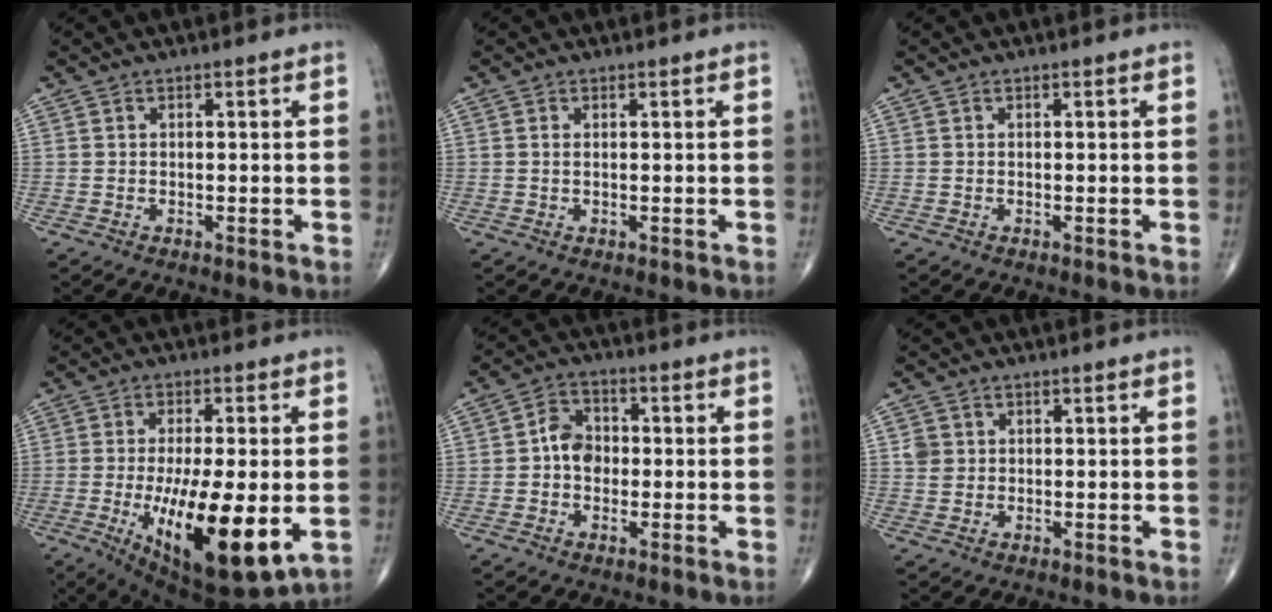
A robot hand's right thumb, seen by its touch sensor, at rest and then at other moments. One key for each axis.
{"total": 0.6, "fx": 0.1, "fy": 0.3, "fz": 0.5, "tx": -0.015, "ty": 0.003, "tz": 0.004}
{"total": 0.0}
{"total": 19.1, "fx": -4.1, "fy": 6.1, "fz": 17.6, "tx": -0.290, "ty": -0.028, "tz": -0.046}
{"total": 5.6, "fx": -0.4, "fy": 4.4, "fz": 3.4, "tx": -0.039, "ty": 0.018, "tz": -0.017}
{"total": 2.2, "fx": 0.5, "fy": 2.0, "fz": 0.8, "tx": -0.007, "ty": -0.002, "tz": 0.012}